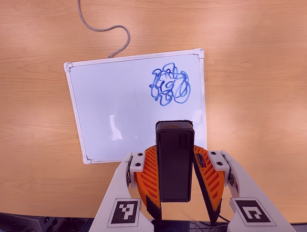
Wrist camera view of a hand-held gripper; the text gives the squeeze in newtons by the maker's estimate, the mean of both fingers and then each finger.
{"total": 4.8, "left": 4.4, "right": 5.2}